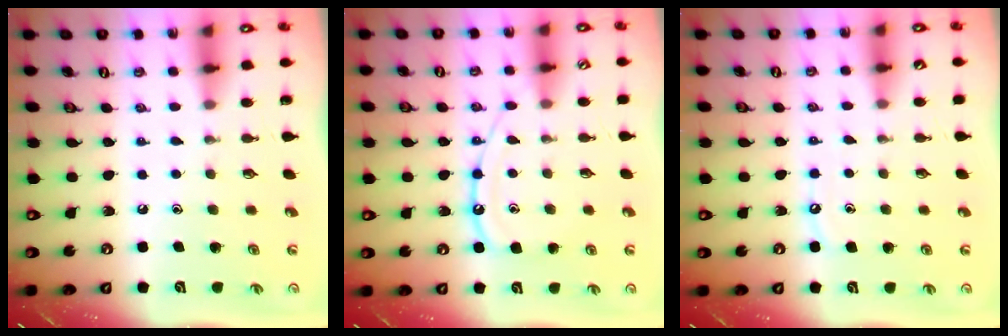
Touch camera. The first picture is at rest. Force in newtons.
{"total": 11.6, "press": 11.5, "slide": 1.1}
{"total": 5.4, "press": 5.4, "slide": 0.7}